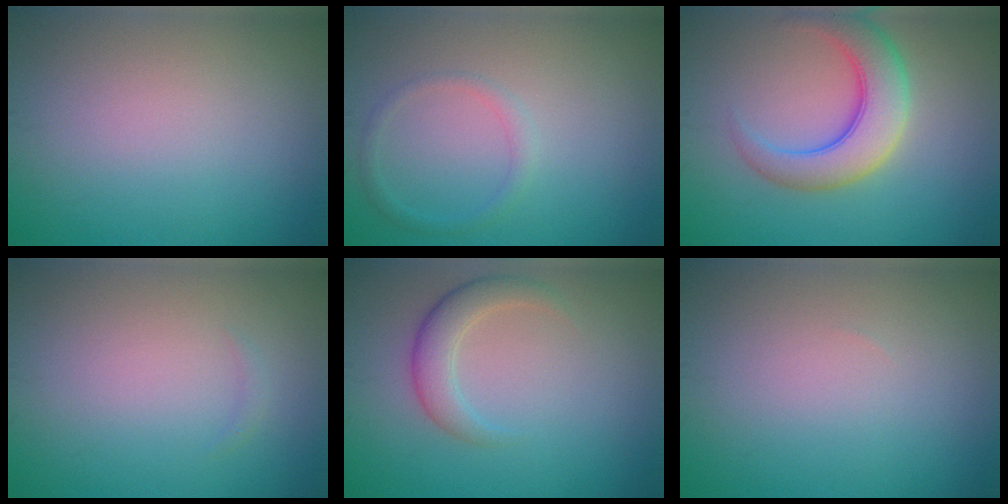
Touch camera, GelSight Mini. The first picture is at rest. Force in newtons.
{"total": 1.3, "press": 1.3, "slide": 0.1}
{"total": 5.9, "press": 5.9, "slide": 0.3}
{"total": 0.5, "press": 0.5, "slide": 0.1}
{"total": 2.9, "press": 2.9, "slide": 0.2}
{"total": 0.0}